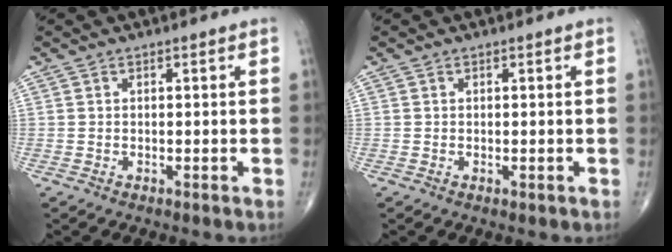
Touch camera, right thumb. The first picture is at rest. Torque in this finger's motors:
{"motor_torque": [-0.16, -0.07, -0.28, -0.12, -0.03]}